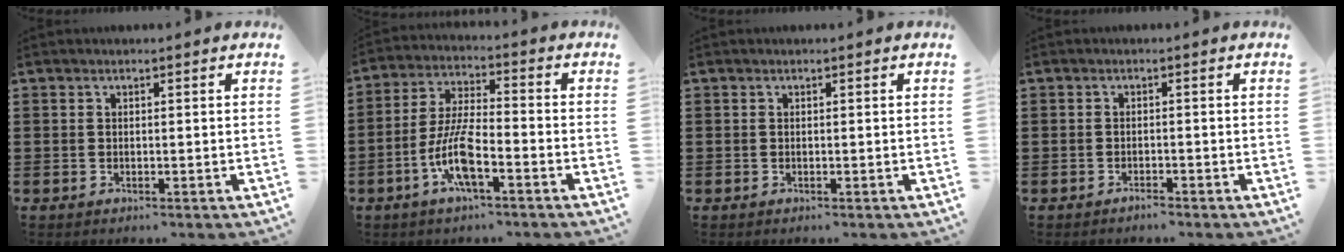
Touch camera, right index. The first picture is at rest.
{"total": 8.9, "force": [-3.9, 2.2, 7.6], "torque": [-0.171, -0.007, -0.078]}
{"total": 0.0}
{"total": 1.1, "force": [-1.1, 0.1, 0.3], "torque": [-0.009, -0.002, -0.021]}